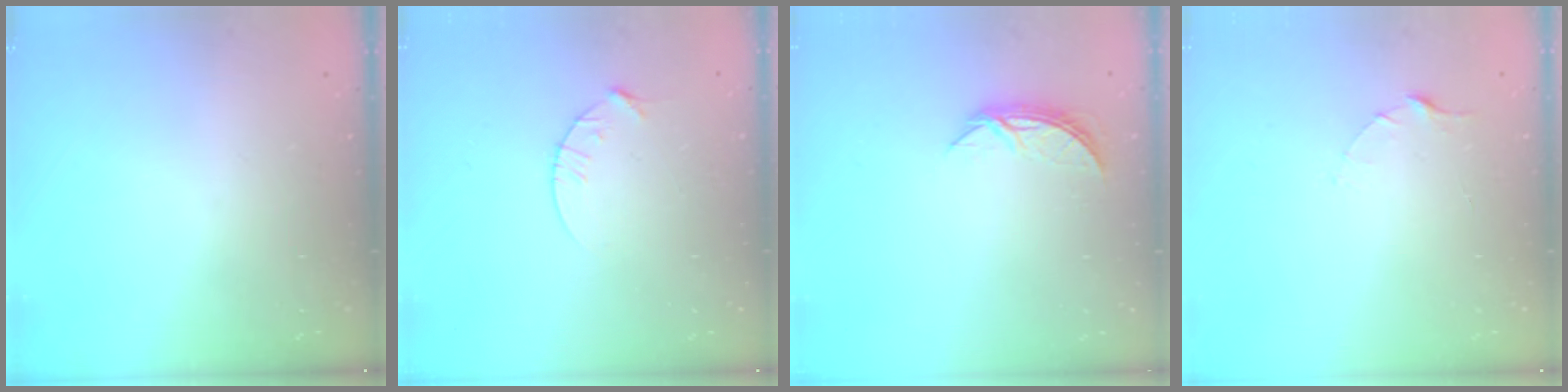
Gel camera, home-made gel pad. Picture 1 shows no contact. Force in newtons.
{"total": 4.8, "press": 4.8, "slide": 0.6}
{"total": 5.6, "press": 5.6, "slide": 0.5}
{"total": 2.5, "press": 2.5, "slide": 0.3}